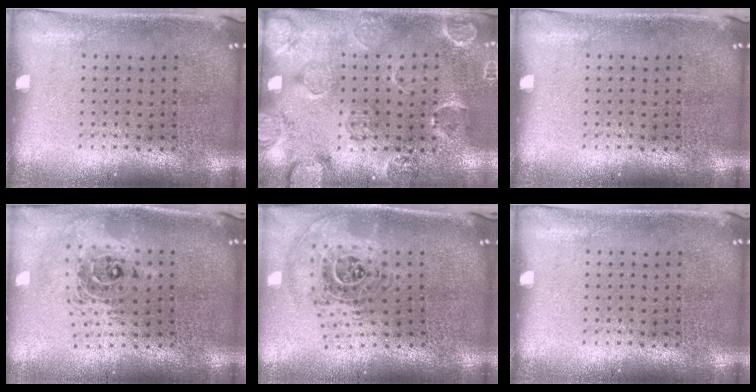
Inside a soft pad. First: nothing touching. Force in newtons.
{"total": 2.8, "press": 1.8, "slide": 2.1}
{"total": 0.0}
{"total": 2.0, "press": 1.6, "slide": 1.3}
{"total": 1.7, "press": 1.4, "slide": 0.9}
{"total": 0.0}